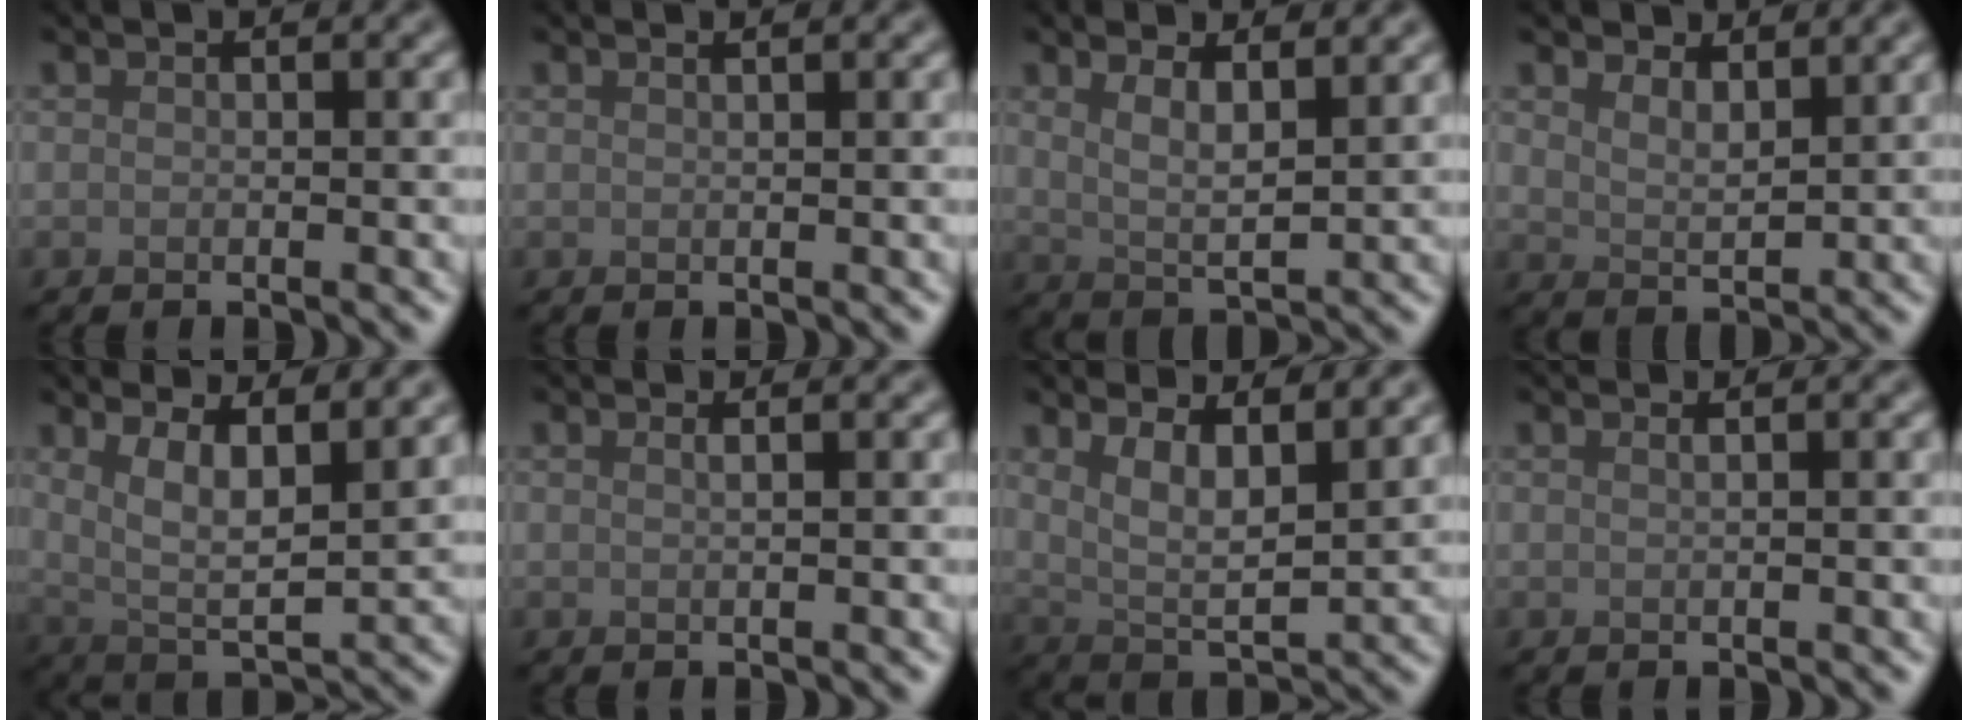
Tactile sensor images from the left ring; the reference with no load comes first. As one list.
[{"total": 1.1, "force": [0.7, 0.4, 0.7], "torque": [-0.002, 0.001, 0.000]}, {"total": 4.0, "force": [2.0, 1.3, 3.3], "torque": [-0.062, -0.009, 0.038]}, {"total": 3.3, "force": [2.5, 1.4, 1.5], "torque": [-0.034, -0.002, 0.044]}, {"total": 7.8, "force": [3.3, 2.7, 6.5], "torque": [-0.109, -0.005, 0.059]}, {"total": 1.6, "force": [0.8, 0.8, 1.1], "torque": [0.000, -0.001, -0.006]}, {"total": 6.4, "force": [3.3, 2.2, 5.1], "torque": [-0.089, -0.005, 0.059]}, {"total": 1.3, "force": [0.8, 0.6, 0.8], "torque": [-0.001, -0.003, -0.003]}]